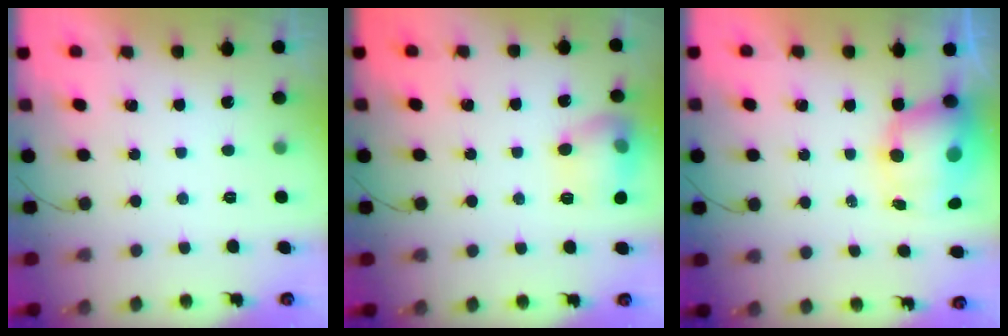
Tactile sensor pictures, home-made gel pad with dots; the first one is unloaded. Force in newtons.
{"total": 12.6, "press": 12.6, "slide": 1.0}
{"total": 10.6, "press": 10.2, "slide": 2.8}